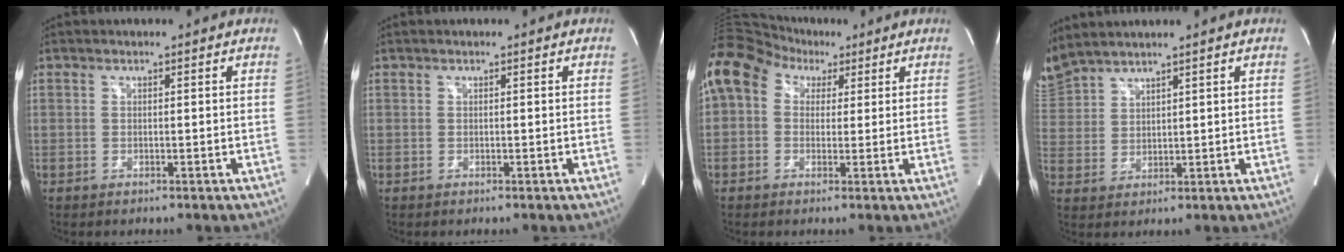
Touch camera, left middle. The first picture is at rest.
{"total": 0.0}
{"total": 11.2, "force": [4.7, 8.4, 5.6], "torque": [-0.120, 0.066, 0.078]}
{"total": 6.2, "force": [6.1, 0.7, 1.3], "torque": [-0.045, 0.021, 0.130]}